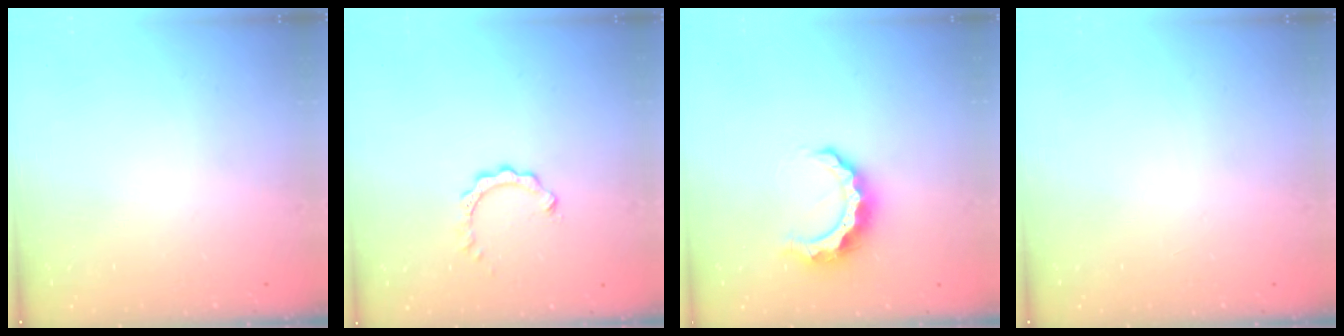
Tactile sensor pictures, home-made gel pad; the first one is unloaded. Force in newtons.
{"total": 5.8, "press": 5.8, "slide": 0.5}
{"total": 8.5, "press": 8.5, "slide": 0.6}
{"total": 0.0}